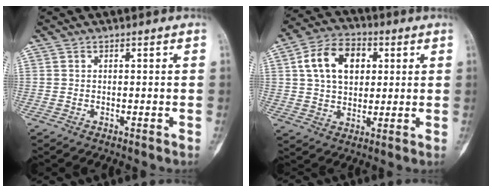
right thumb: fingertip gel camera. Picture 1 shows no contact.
{"total": 12.7, "force": [3.3, 8.8, 8.5], "torque": [-0.119, 0.005, 0.053]}